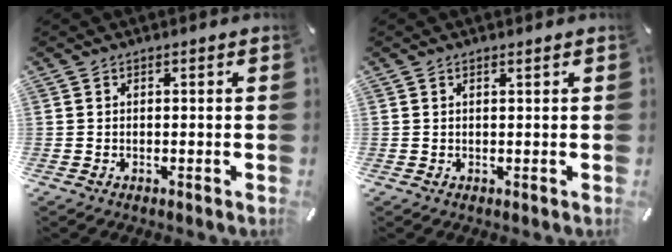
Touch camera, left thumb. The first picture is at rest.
{"total": 0.7, "force": [0.3, 0.0, 0.6], "torque": [-0.011, 0.000, 0.005]}